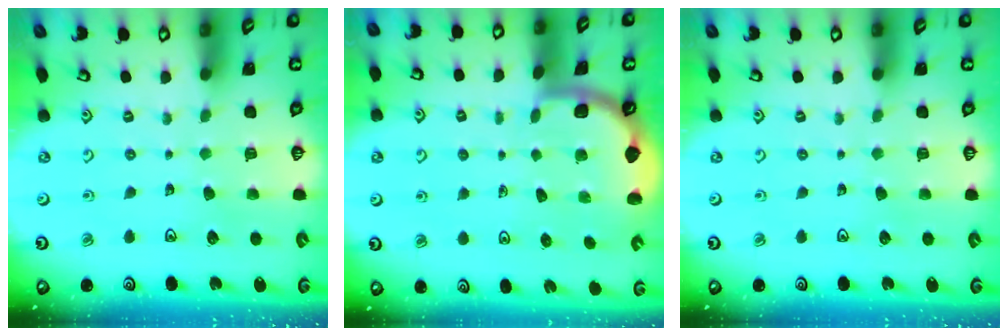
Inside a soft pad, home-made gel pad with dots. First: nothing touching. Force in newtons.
{"total": 1.8, "press": 1.8, "slide": 0.2}
{"total": 0.0}